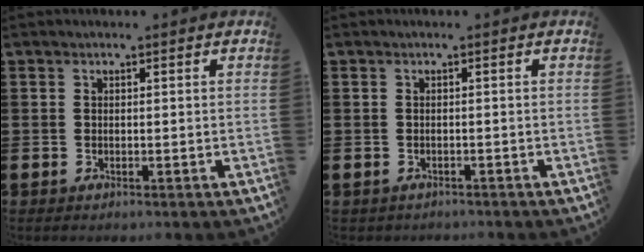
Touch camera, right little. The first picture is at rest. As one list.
[{"total": 1.0, "force": [-1.0, 0.0, 0.0], "torque": [-0.004, 0.000, -0.021]}]